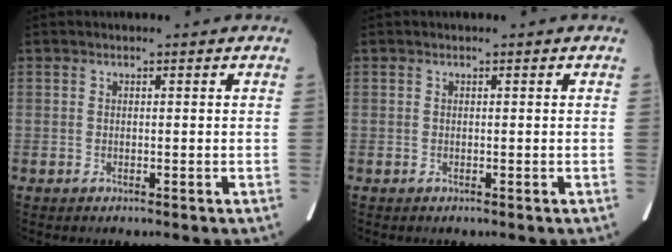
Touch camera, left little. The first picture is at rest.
{"total": 0.0}